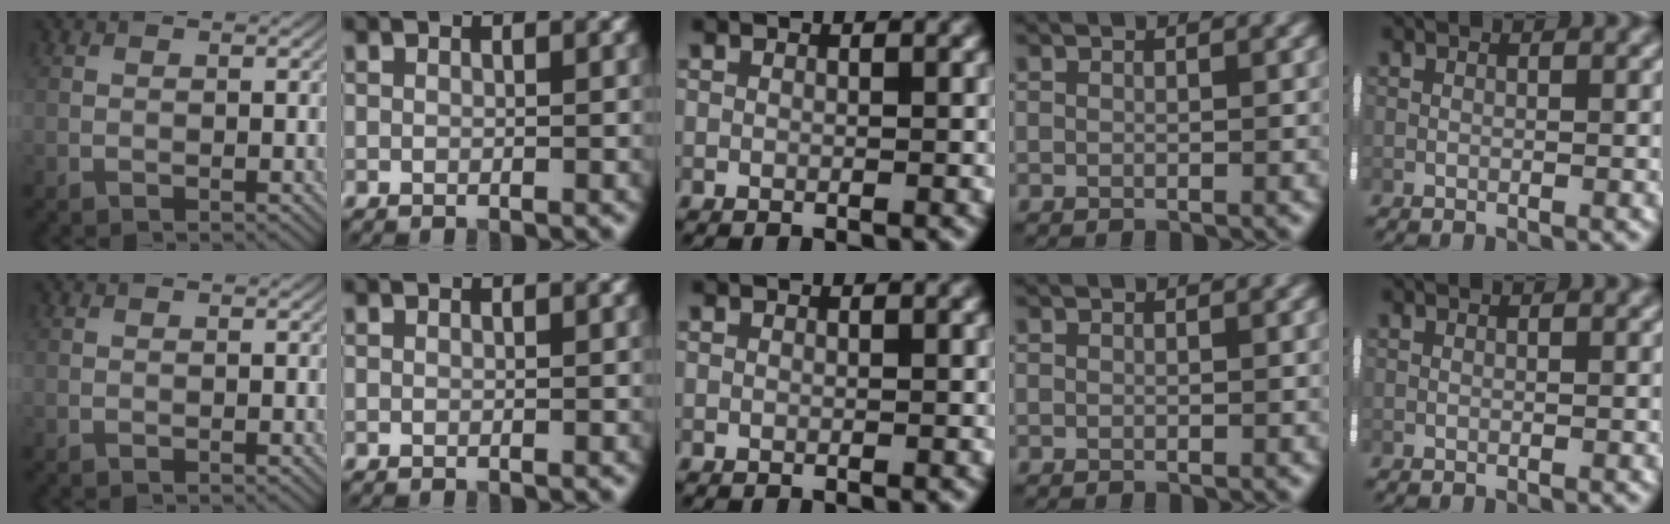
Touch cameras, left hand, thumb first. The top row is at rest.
{}